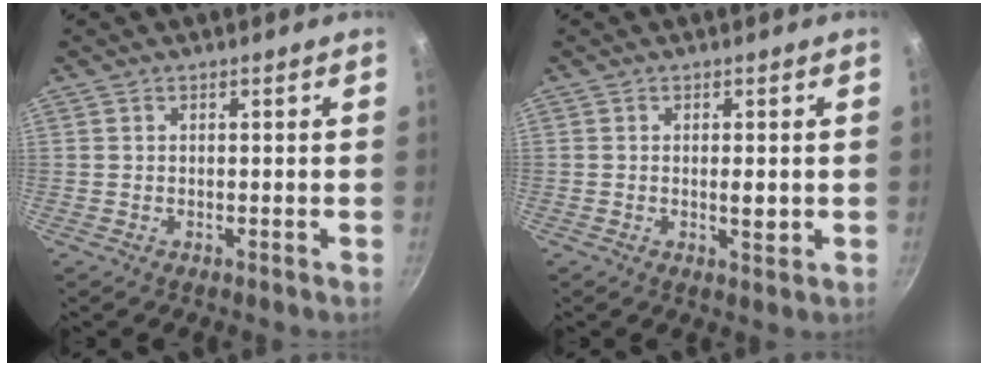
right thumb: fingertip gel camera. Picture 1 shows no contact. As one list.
[{"total": 2.6, "force": [-0.2, 1.0, 2.4], "torque": [-0.041, -0.005, -0.002]}]